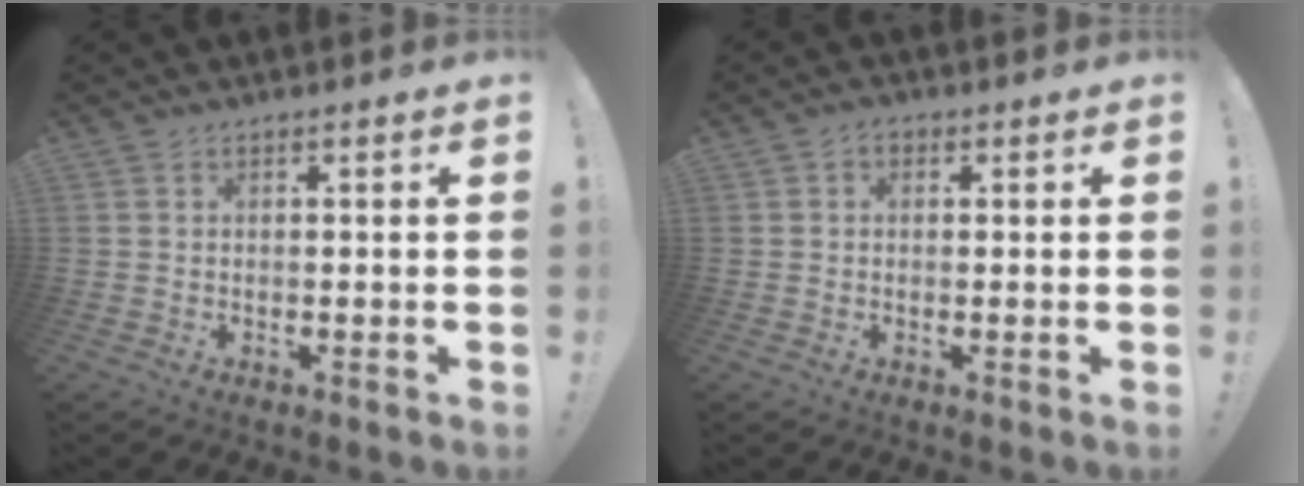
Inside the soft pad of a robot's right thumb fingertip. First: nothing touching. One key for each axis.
{"total": 1.9, "fx": 0.1, "fy": 1.5, "fz": 1.2, "tx": -0.021, "ty": 0.006, "tz": 0.001}